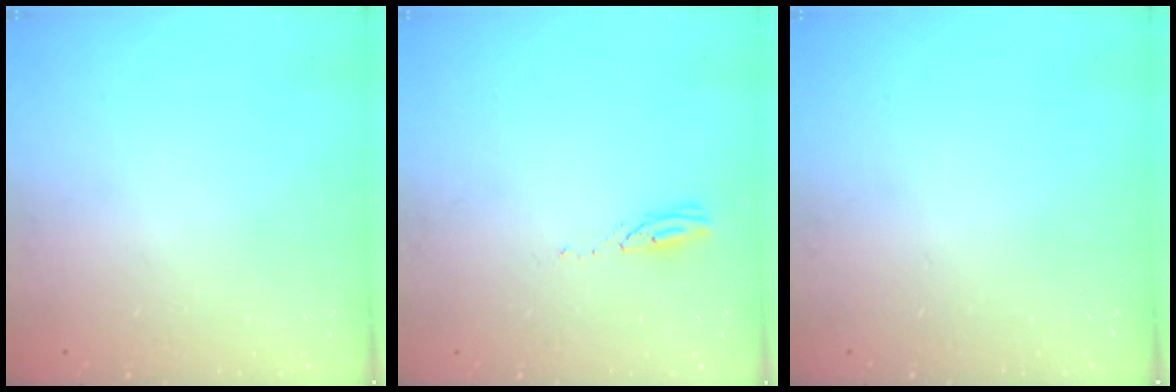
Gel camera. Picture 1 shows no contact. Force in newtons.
{"total": 3.0, "press": 3.0, "slide": 0.1}
{"total": 0.0}